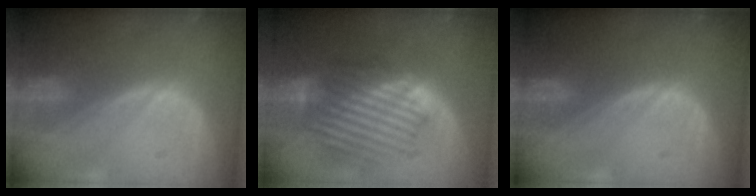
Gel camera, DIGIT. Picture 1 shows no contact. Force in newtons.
{"total": 8.9, "press": 8.6, "slide": 2.2}
{"total": 0.0}